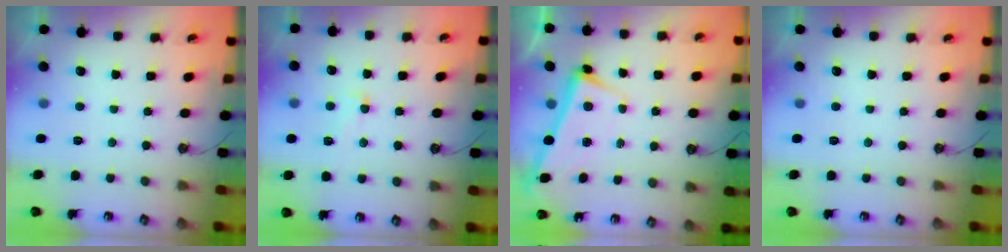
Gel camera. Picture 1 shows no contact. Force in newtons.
{"total": 1.8, "press": 1.4, "slide": 1.1}
{"total": 2.7, "press": 2.6, "slide": 0.7}
{"total": 0.0}